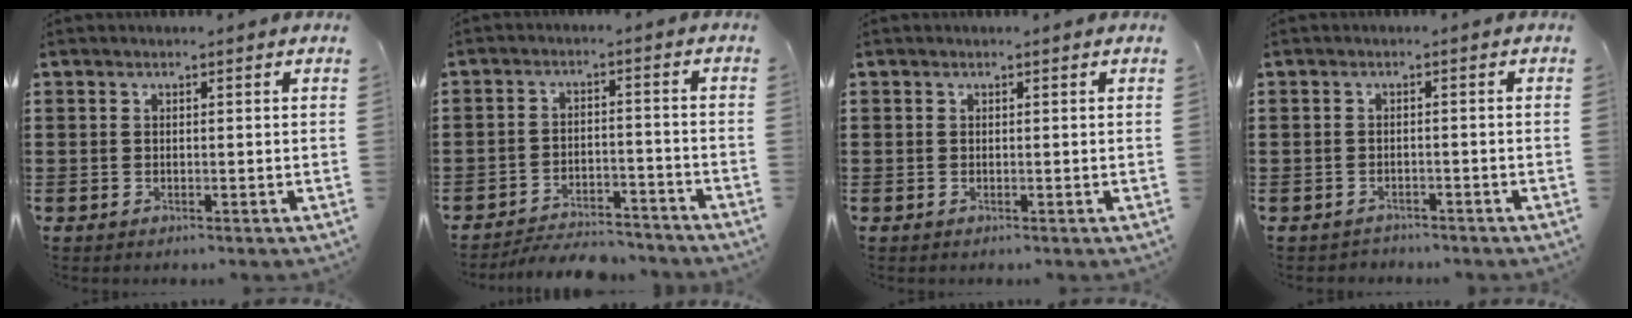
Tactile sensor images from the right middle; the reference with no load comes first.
{"total": 4.7, "force": [-4.6, 0.6, 0.9], "torque": [-0.024, 0.002, -0.096]}
{"total": 0.0}
{"total": 1.2, "force": [-1.2, 0.2, 0.0], "torque": [-0.006, -0.001, -0.026]}